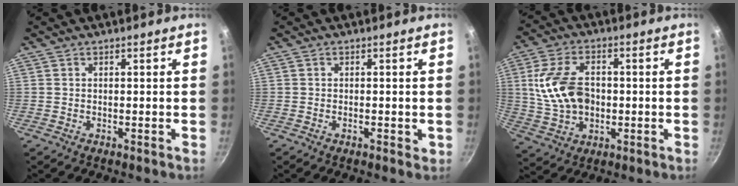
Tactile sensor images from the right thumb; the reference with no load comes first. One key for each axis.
{"total": 1.5, "fx": -0.5, "fy": 0.7, "fz": 1.3, "tx": -0.017, "ty": 0.000, "tz": -0.007}
{"total": 12.8, "fx": 0.5, "fy": 8.8, "fz": 9.3, "tx": -0.169, "ty": 0.009, "tz": 0.016}